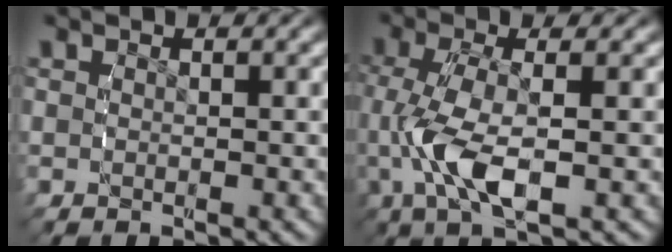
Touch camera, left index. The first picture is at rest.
{"total": 4.9, "force": [-0.2, 1.9, 4.5], "torque": [-0.099, 0.002, -0.005]}